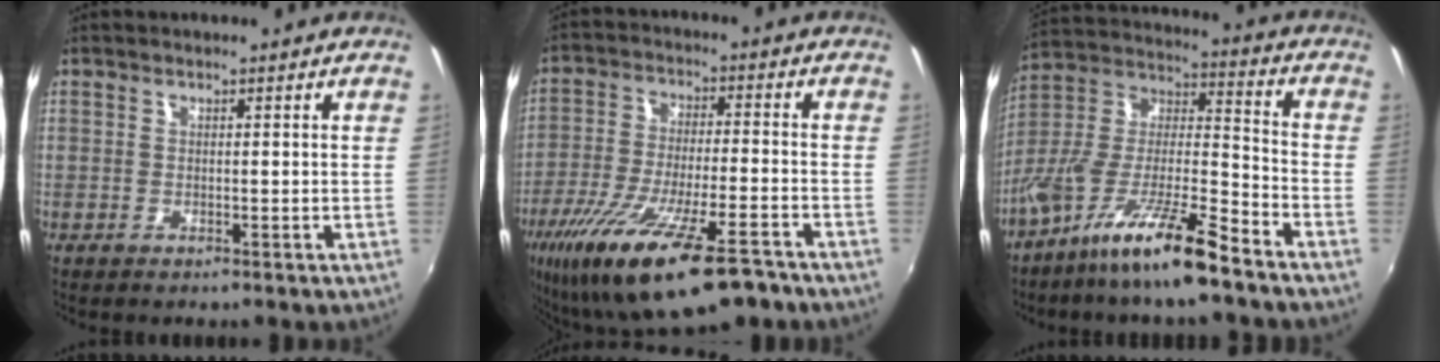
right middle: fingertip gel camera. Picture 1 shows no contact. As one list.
[{"total": 22.0, "force": [-15.0, 5.4, 15.2], "torque": [-0.294, -0.058, -0.245]}, {"total": 16.4, "force": [-11.5, 2.0, 11.5], "torque": [-0.214, -0.008, -0.218]}]